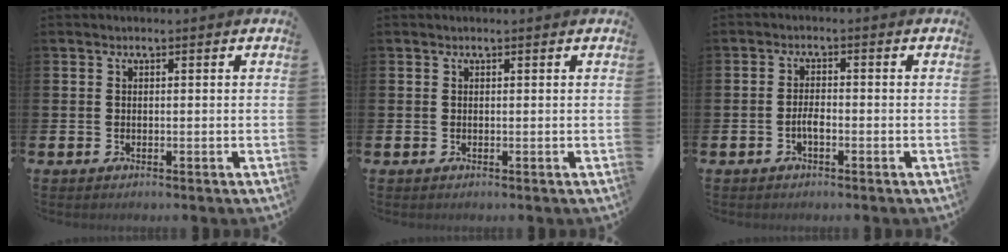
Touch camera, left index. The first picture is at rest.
{"total": 0.0}
{"total": 1.9, "force": [-0.8, 0.7, 1.6], "torque": [-0.027, 0.002, -0.017]}